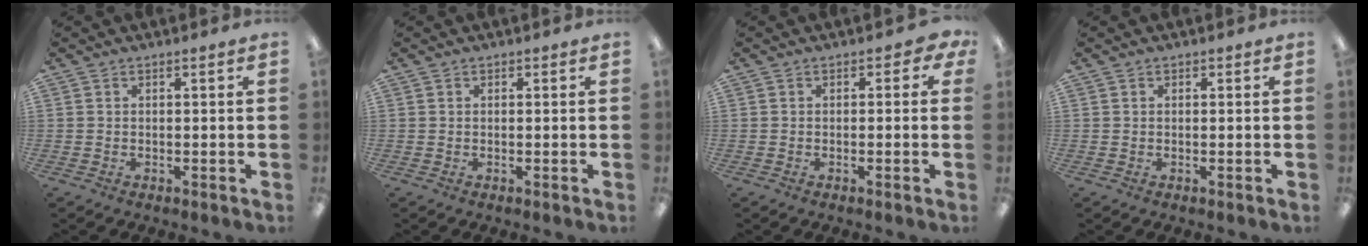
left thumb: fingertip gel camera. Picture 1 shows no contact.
{"total": 0.0}
{"total": 1.7, "force": [-0.4, 1.4, 1.0], "torque": [-0.012, 0.002, -0.009]}
{"total": 0.0}